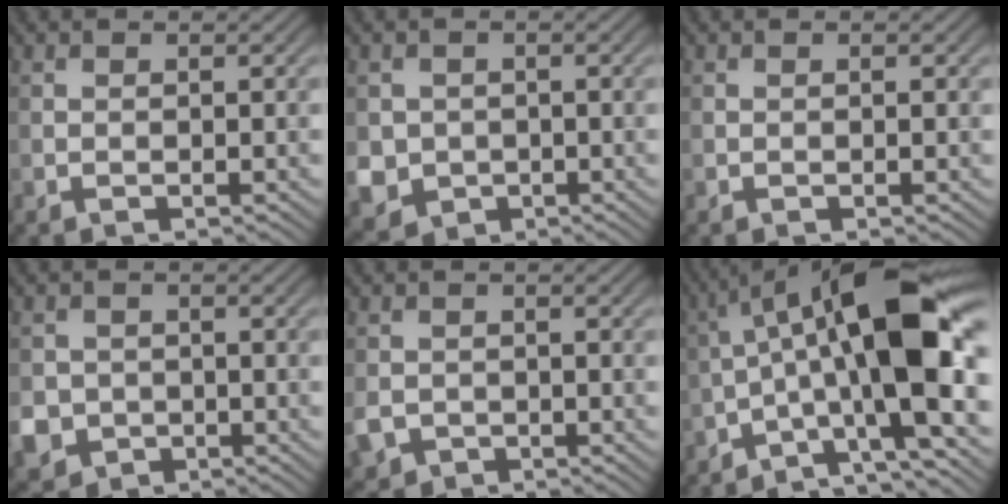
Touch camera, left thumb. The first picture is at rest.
{"total": 4.0, "force": [-0.5, 3.8, 1.3], "torque": [-0.045, -0.021, -0.012]}
{"total": 0.0}
{"total": 4.4, "force": [-1.5, 3.9, 1.3], "torque": [-0.035, -0.013, -0.038]}
{"total": 3.0, "force": [-1.3, 2.4, 1.3], "torque": [-0.037, -0.014, -0.027]}
{"total": 16.7, "force": [-2.2, 4.9, 15.9], "torque": [-0.242, 0.030, -0.045]}